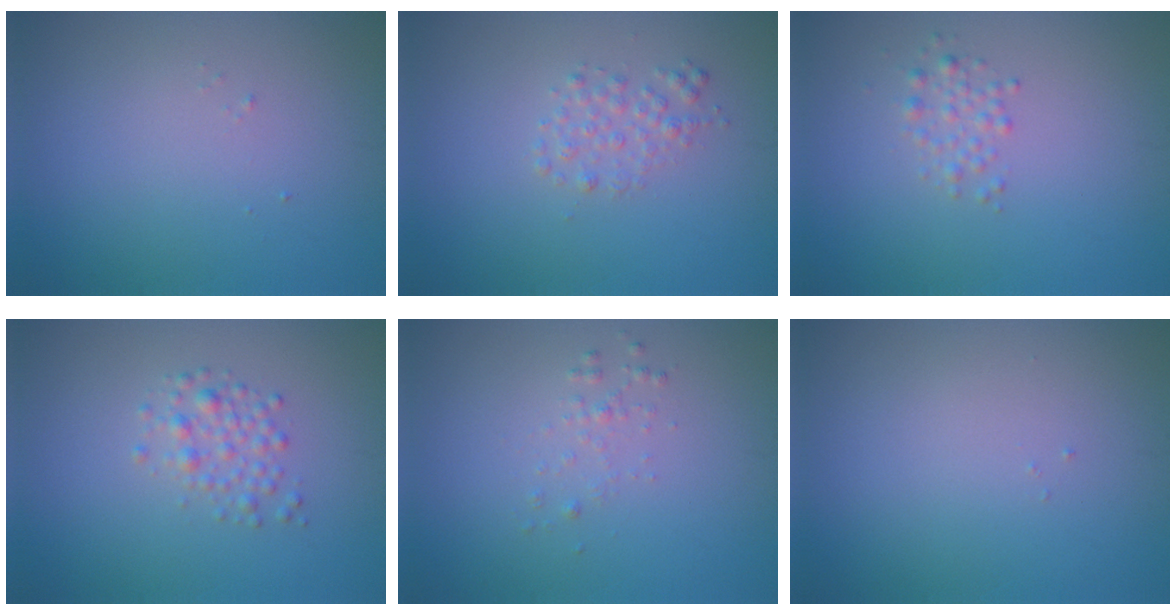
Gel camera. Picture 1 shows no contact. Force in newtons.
{"total": 1.5, "press": 1.5, "slide": 0.0}
{"total": 1.4, "press": 1.4, "slide": 0.0}
{"total": 1.9, "press": 1.9, "slide": 0.0}
{"total": 0.9, "press": 0.9, "slide": 0.0}
{"total": 0.0}